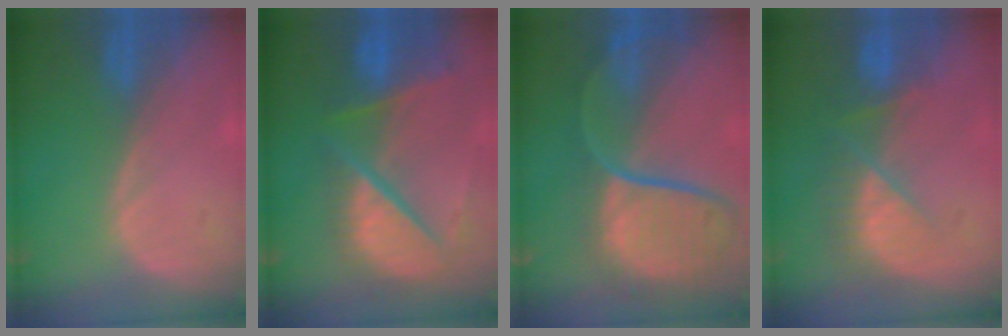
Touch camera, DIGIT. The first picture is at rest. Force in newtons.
{"total": 11.0, "press": 9.1, "slide": 6.2}
{"total": 12.0, "press": 9.9, "slide": 6.9}
{"total": 7.5, "press": 6.7, "slide": 3.4}